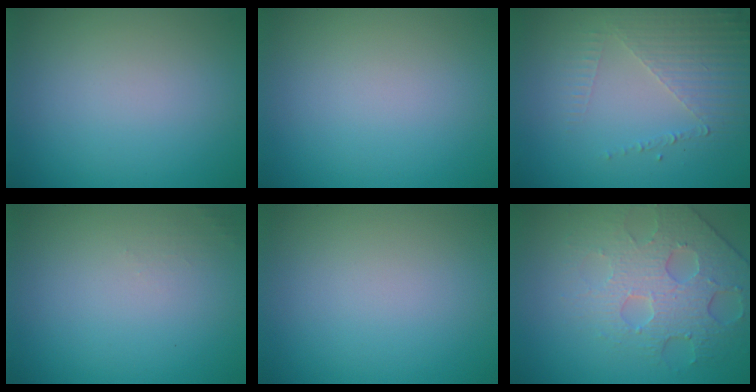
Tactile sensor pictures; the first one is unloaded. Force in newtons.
{"total": 0.0}
{"total": 4.9, "press": 2.9, "slide": 3.9}
{"total": 0.7, "press": 0.6, "slide": 0.1}
{"total": 0.0}
{"total": 4.7, "press": 4.4, "slide": 1.6}